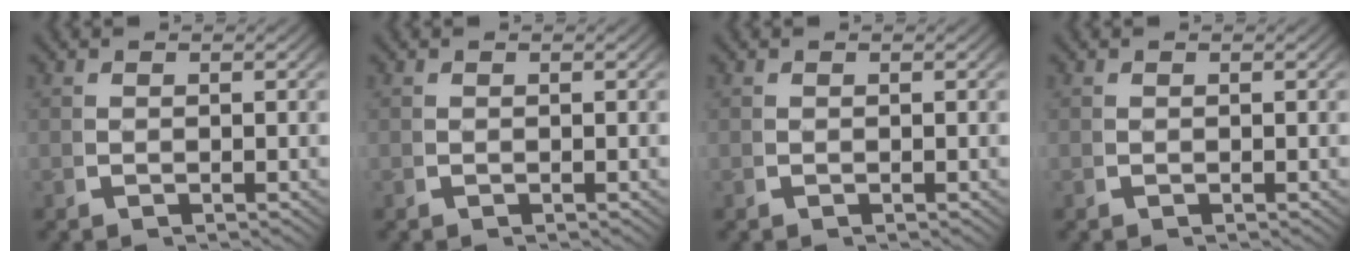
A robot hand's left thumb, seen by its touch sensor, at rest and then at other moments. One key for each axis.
{"total": 0.0}
{"total": 0.0}
{"total": 0.0}